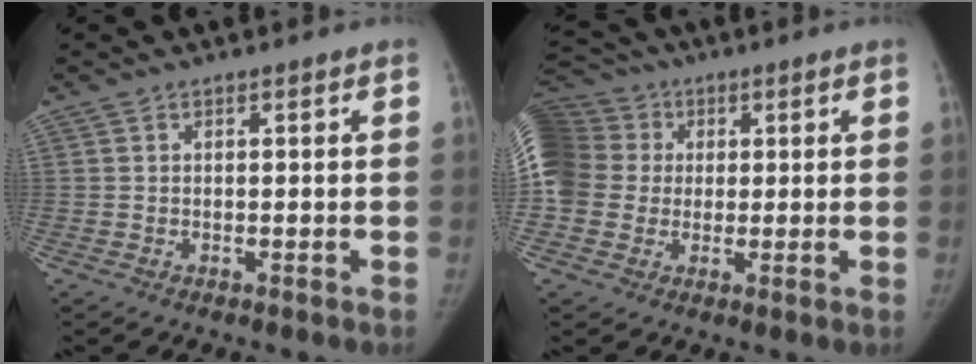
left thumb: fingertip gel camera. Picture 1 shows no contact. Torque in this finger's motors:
{"motor_torque": [-0.45, 1.18, 0.13, -0.05, 0.12]}